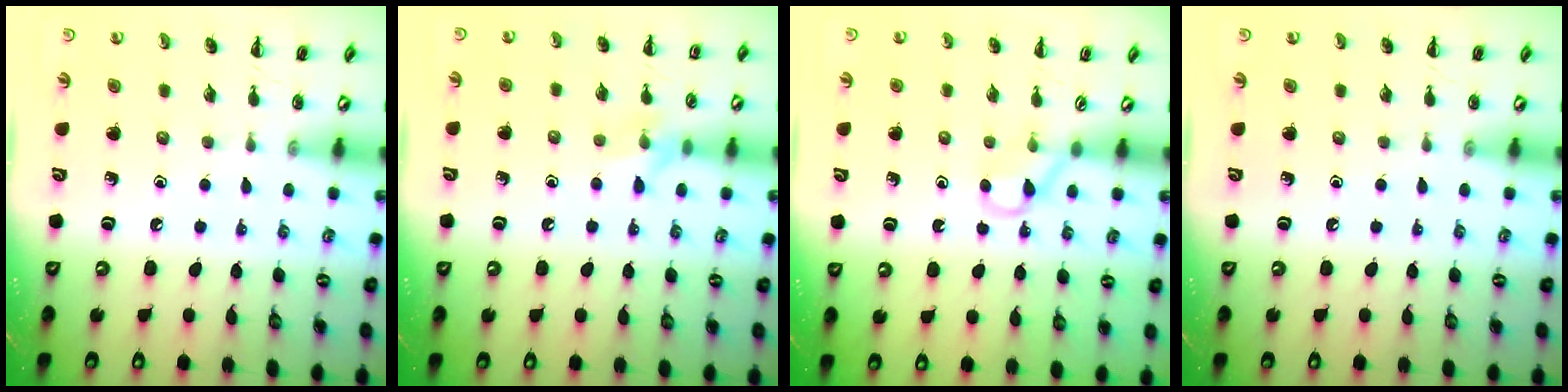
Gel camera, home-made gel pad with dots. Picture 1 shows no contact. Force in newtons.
{"total": 7.2, "press": 7.0, "slide": 1.5}
{"total": 2.6, "press": 2.5, "slide": 0.9}
{"total": 0.0}